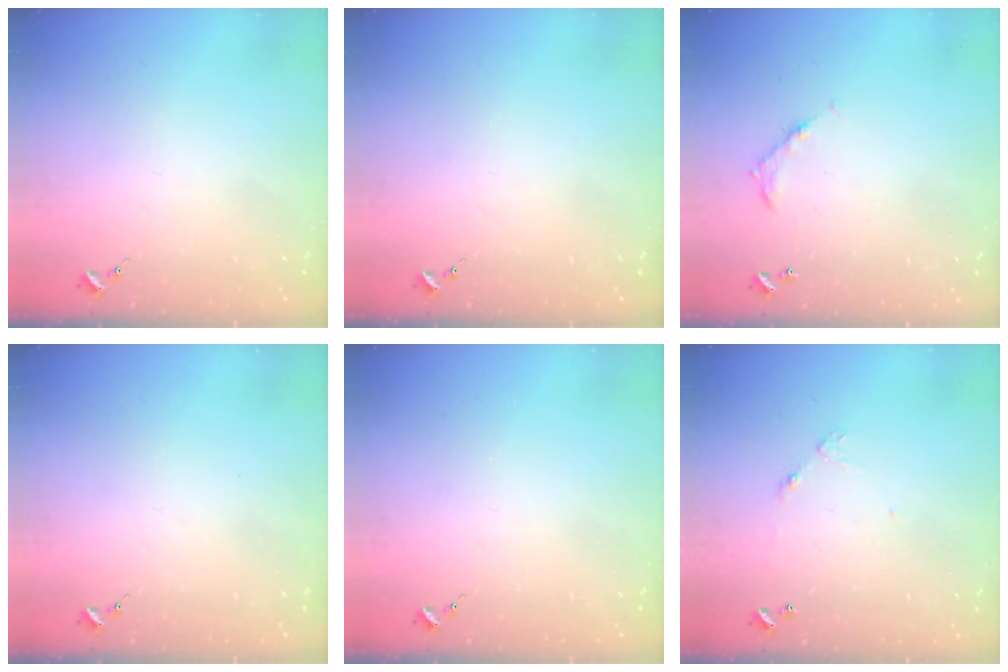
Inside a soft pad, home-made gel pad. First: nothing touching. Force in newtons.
{"total": 0.0}
{"total": 5.3, "press": 5.3, "slide": 0.4}
{"total": 0.0}
{"total": 0.0}
{"total": 4.6, "press": 4.6, "slide": 0.3}